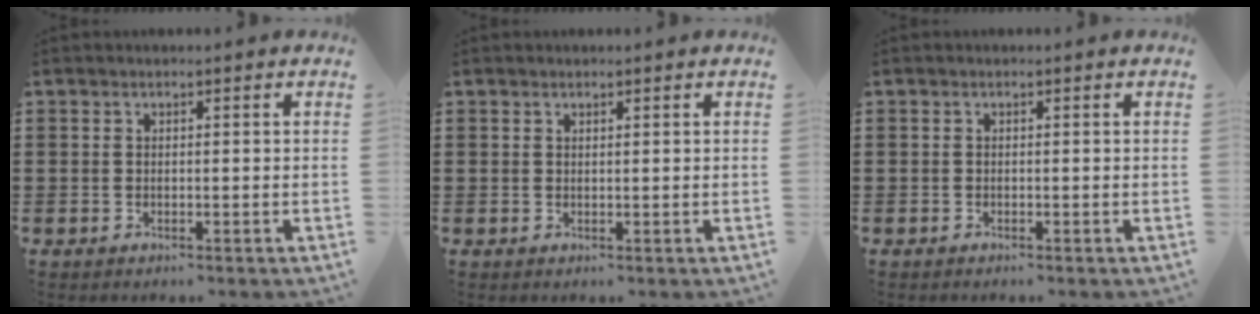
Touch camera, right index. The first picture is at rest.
{"total": 0.6, "force": [0.5, 0.4, 0.1], "torque": [-0.003, 0.002, 0.011]}
{"total": 0.0}